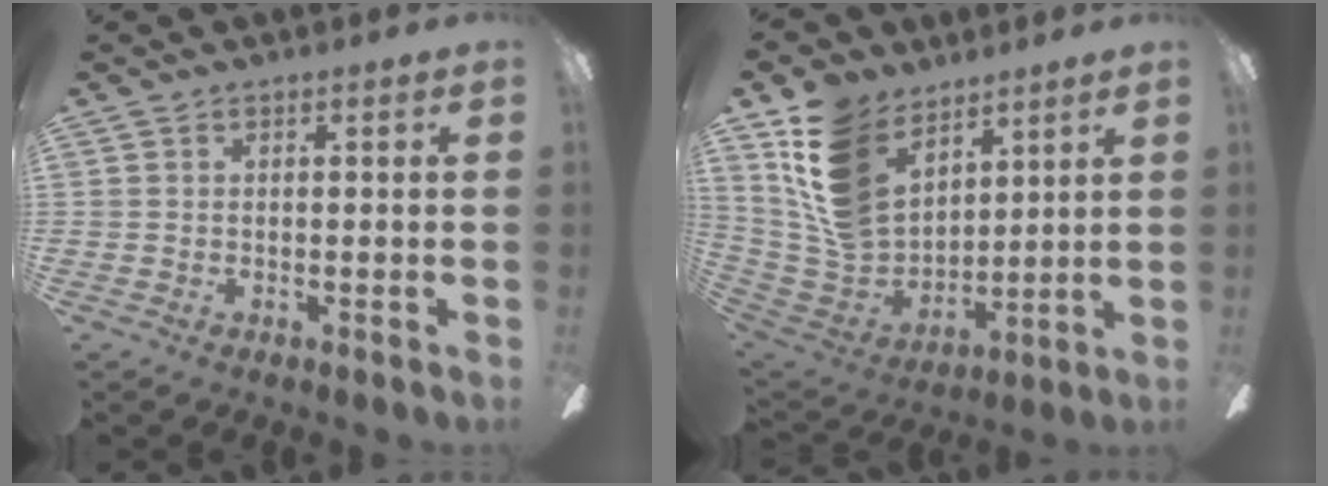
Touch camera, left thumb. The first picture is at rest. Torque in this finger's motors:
{"motor_torque": [1.93, 1.69, 1.49, -1.28, 0.57]}